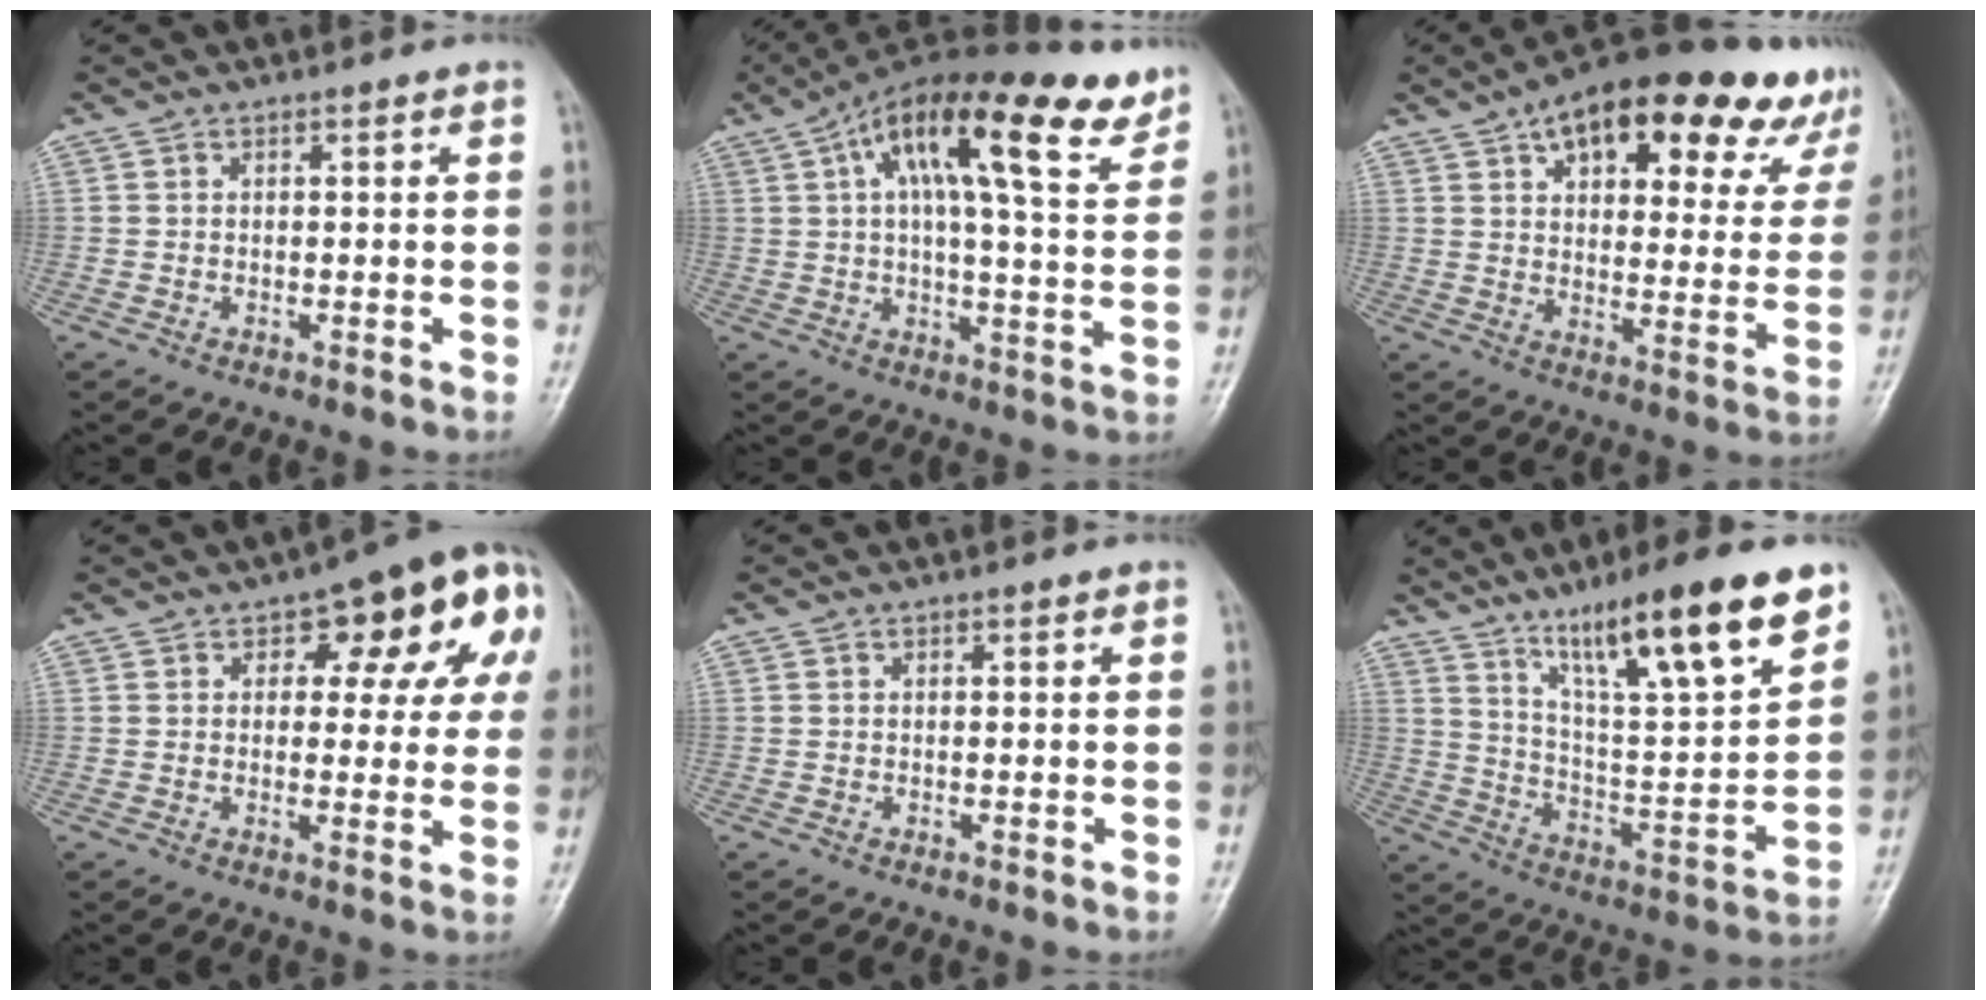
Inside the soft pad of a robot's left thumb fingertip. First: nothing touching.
{"total": 20.9, "force": [11.0, 6.7, 16.4], "torque": [-0.241, -0.010, 0.166]}
{"total": 25.1, "force": [15.8, 10.9, 16.2], "torque": [-0.190, -0.017, 0.211]}
{"total": 14.7, "force": [5.3, 7.3, 11.5], "torque": [-0.094, 0.005, 0.056]}
{"total": 0.0}
{"total": 20.8, "force": [13.3, 3.6, 15.6], "torque": [-0.225, -0.054, 0.225]}